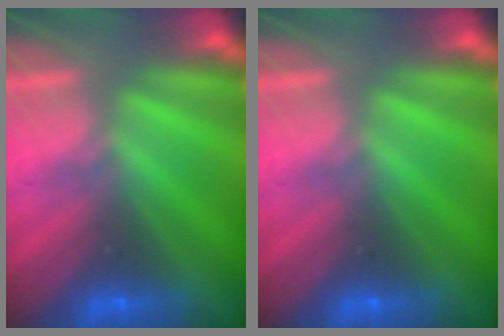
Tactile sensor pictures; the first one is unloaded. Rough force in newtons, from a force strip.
{"total": 0.0}